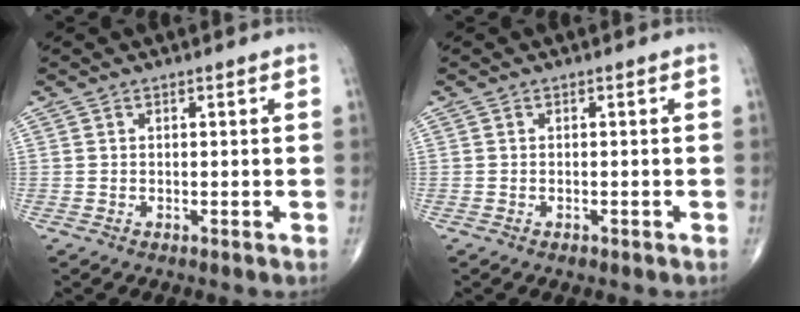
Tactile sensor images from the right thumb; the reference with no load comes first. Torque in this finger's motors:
{"motor_torque": [-0.35, 0.34, -0.14, 0.10, -0.04]}